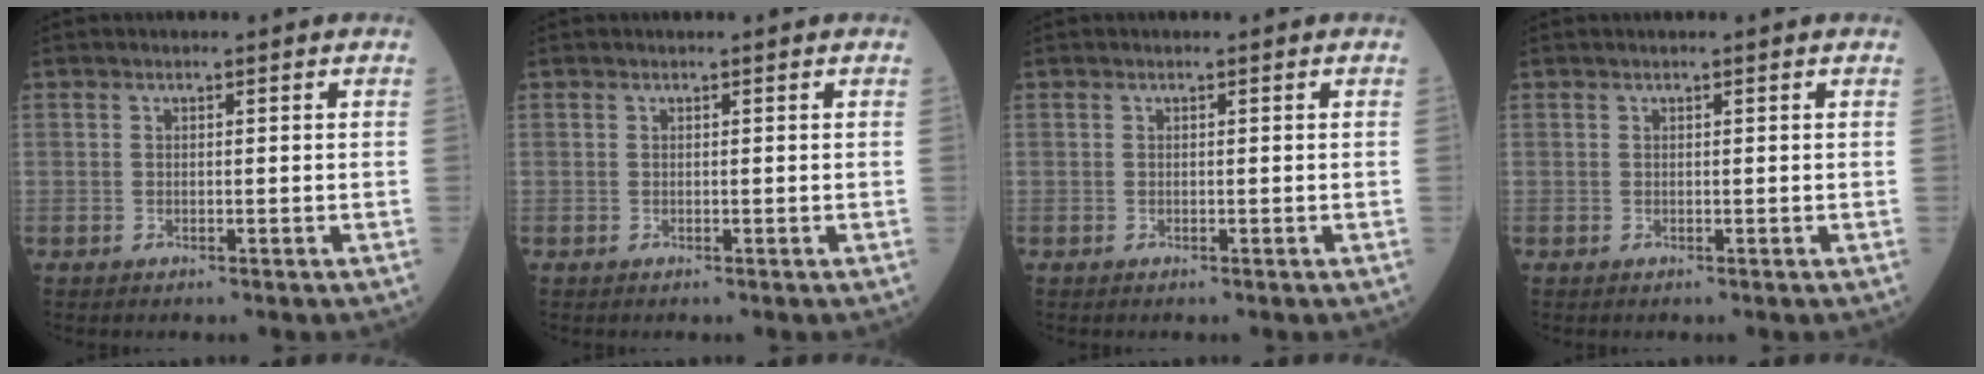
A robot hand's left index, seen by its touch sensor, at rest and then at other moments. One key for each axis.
{"total": 0.0}
{"total": 0.0}
{"total": 0.6, "fx": 0.5, "fy": -0.1, "fz": 0.3, "tx": -0.005, "ty": 0.009, "tz": 0.010}